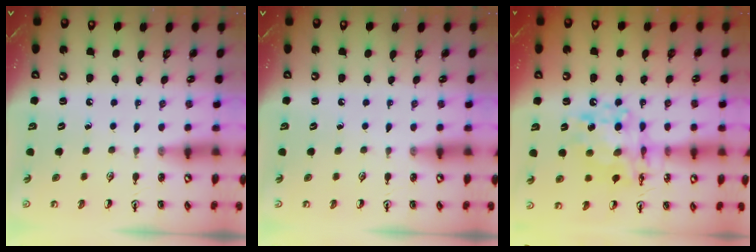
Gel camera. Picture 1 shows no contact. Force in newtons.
{"total": 0.0}
{"total": 12.8, "press": 12.7, "slide": 1.4}